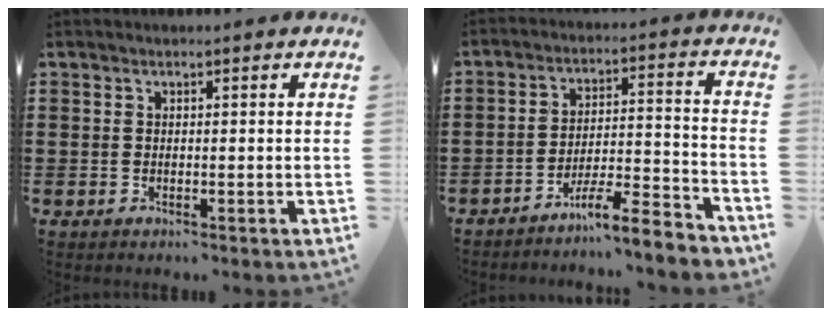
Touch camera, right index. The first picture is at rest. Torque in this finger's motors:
{"motor_torque": [1.09, 1.05, 0.13, 0.03]}